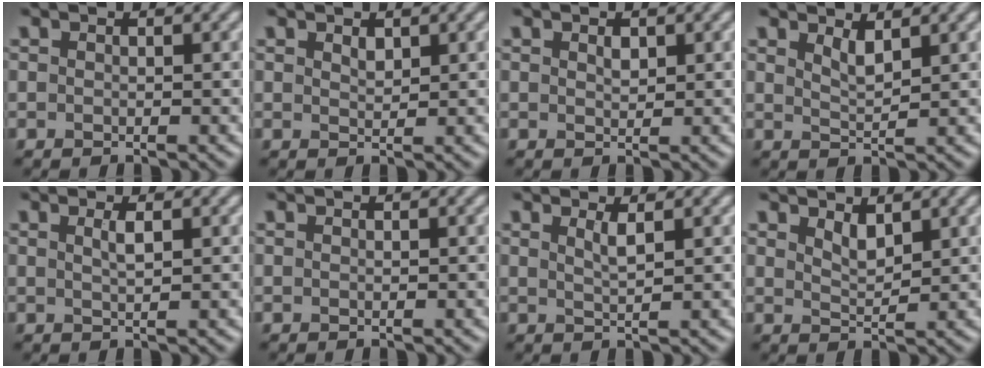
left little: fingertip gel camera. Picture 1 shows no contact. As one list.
[{"total": 1.0, "force": [0.7, 0.5, 0.5], "torque": [-0.012, -0.001, 0.015]}, {"total": 0.9, "force": [0.5, 0.5, 0.5], "torque": [-0.012, 0.000, 0.011]}, {"total": 1.7, "force": [1.2, 0.4, 1.1], "torque": [-0.023, -0.004, 0.025]}, {"total": 1.3, "force": [0.5, 0.3, 1.1], "torque": [-0.020, 0.003, 0.008]}, {"total": 0.0}, {"total": 1.5, "force": [0.8, 0.3, 1.2], "torque": [-0.018, 0.001, 0.011]}, {"total": 1.7, "force": [1.3, 0.5, 1.0], "torque": [-0.022, -0.004, 0.027]}]